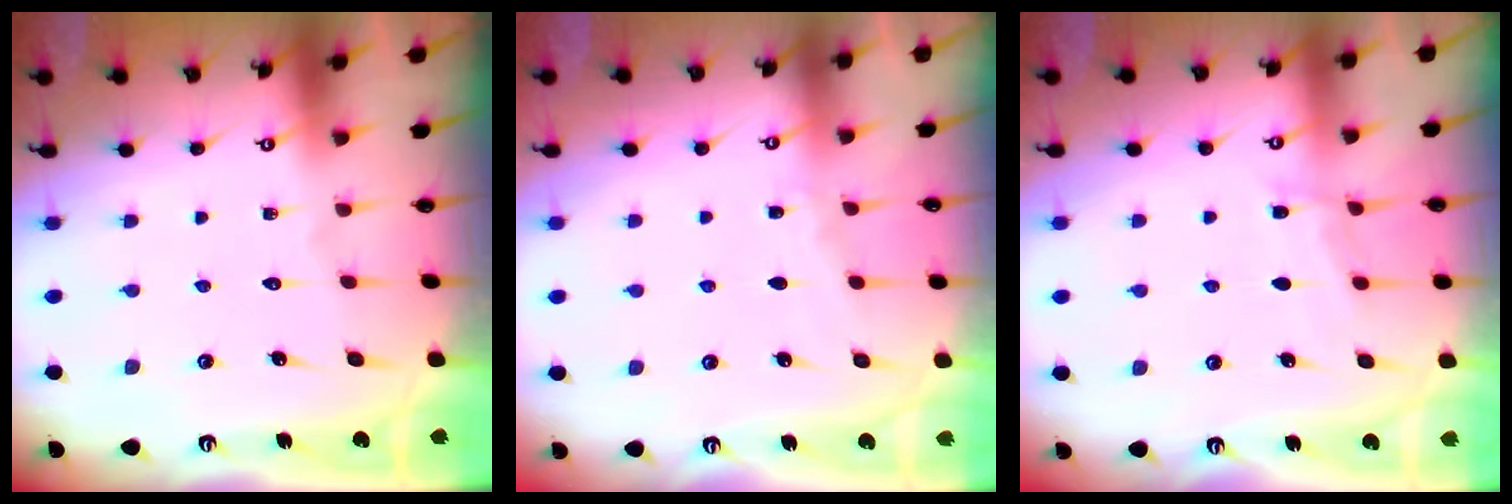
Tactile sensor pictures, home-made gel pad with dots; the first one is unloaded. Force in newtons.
{"total": 2.8, "press": 2.8, "slide": 0.4}
{"total": 6.6, "press": 6.5, "slide": 0.5}